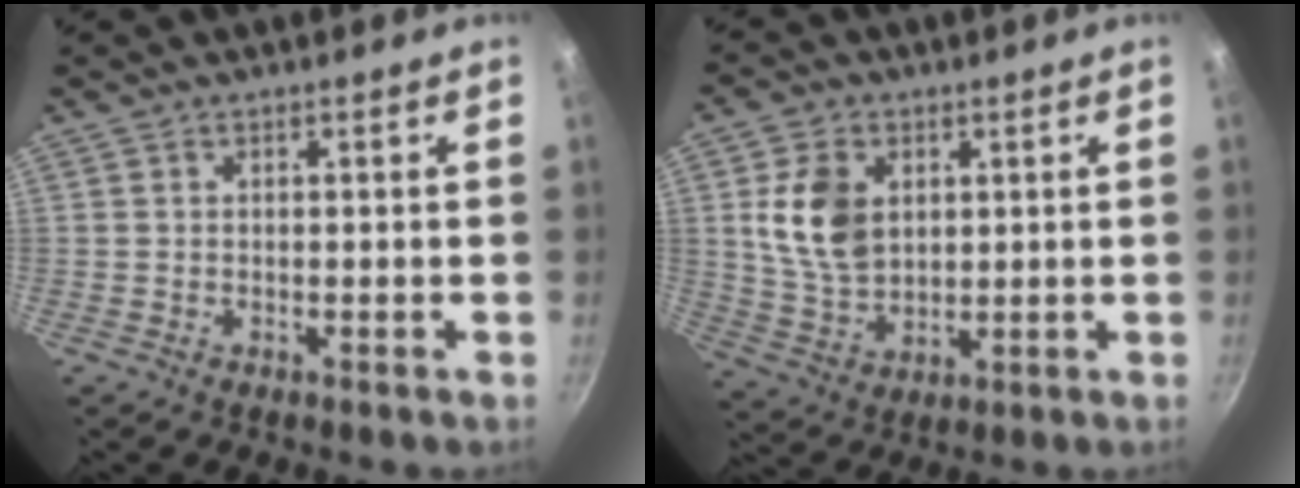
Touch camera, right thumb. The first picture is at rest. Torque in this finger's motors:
{"motor_torque": [0.49, 1.47, 0.83, -0.11, 0.38]}